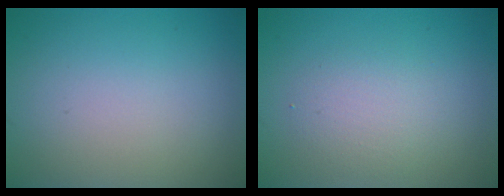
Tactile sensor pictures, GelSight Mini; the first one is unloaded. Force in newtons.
{"total": 2.4, "press": 2.4, "slide": 0.0}